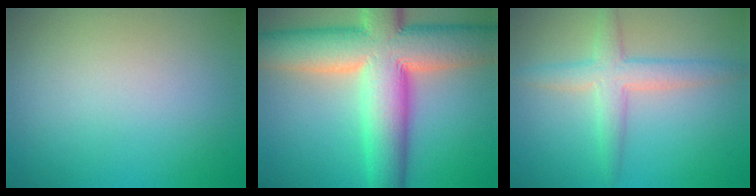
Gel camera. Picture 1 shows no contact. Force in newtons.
{"total": 14.4, "press": 14.4, "slide": 0.8}
{"total": 3.7, "press": 3.7, "slide": 0.1}